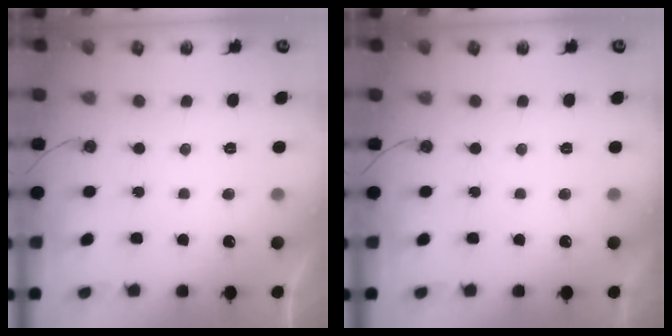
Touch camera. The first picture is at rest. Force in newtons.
{"total": 0.0}